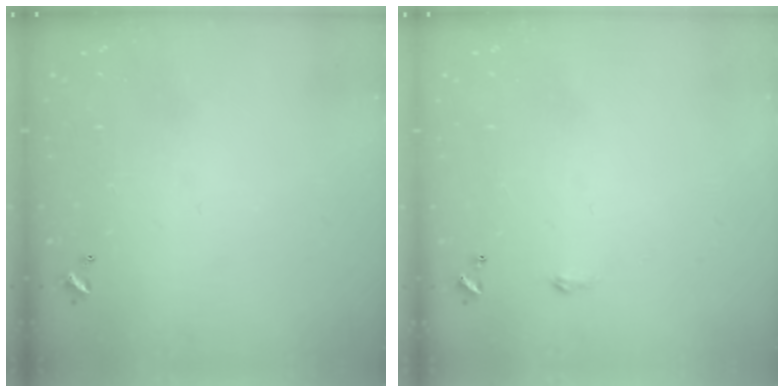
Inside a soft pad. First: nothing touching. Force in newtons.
{"total": 1.8, "press": 1.8, "slide": 0.3}